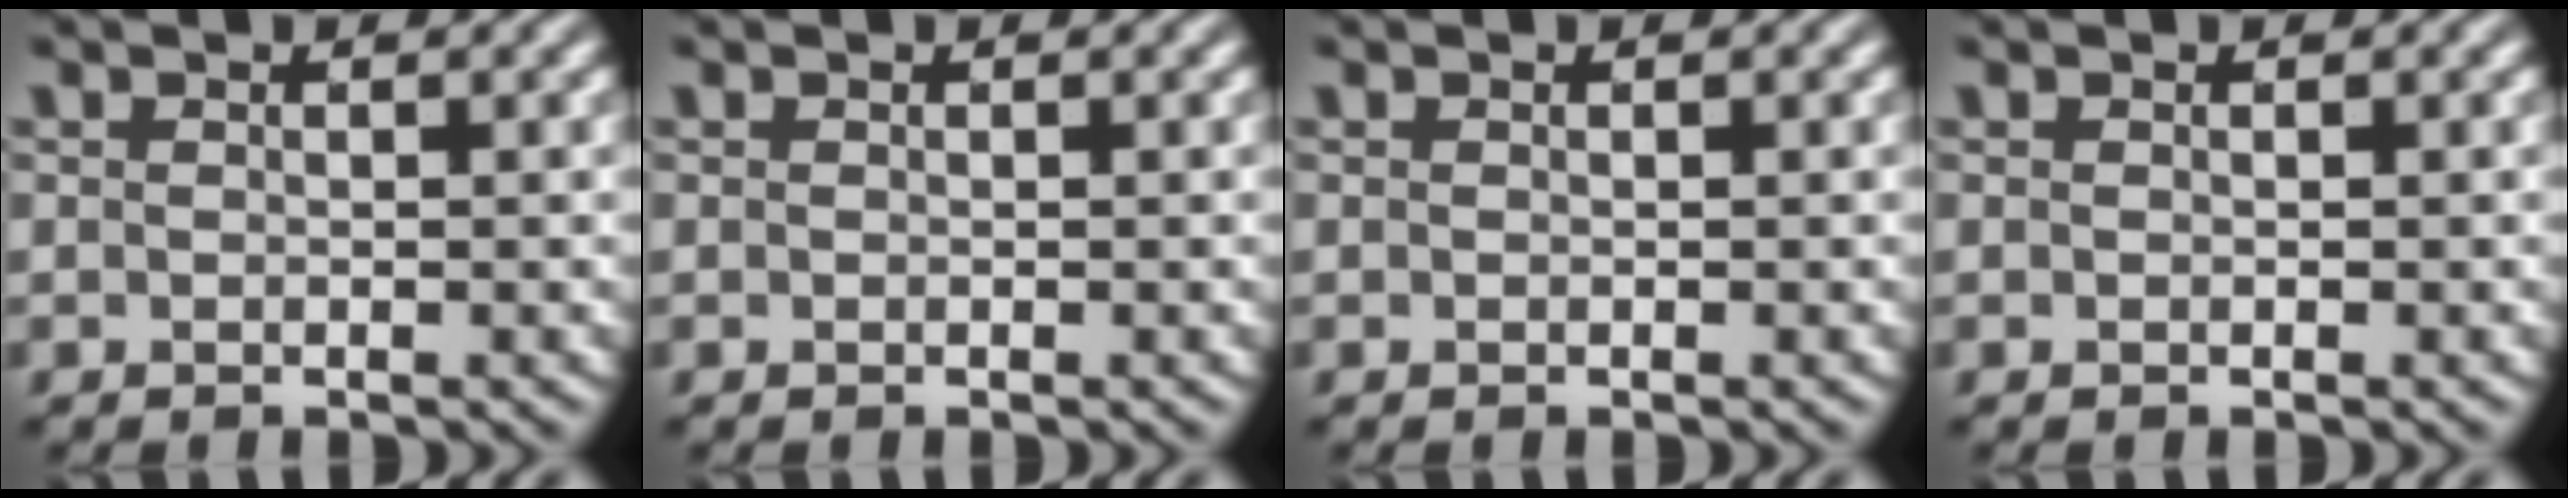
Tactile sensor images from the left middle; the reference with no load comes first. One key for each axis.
{"total": 0.0}
{"total": 0.0}
{"total": 0.0}